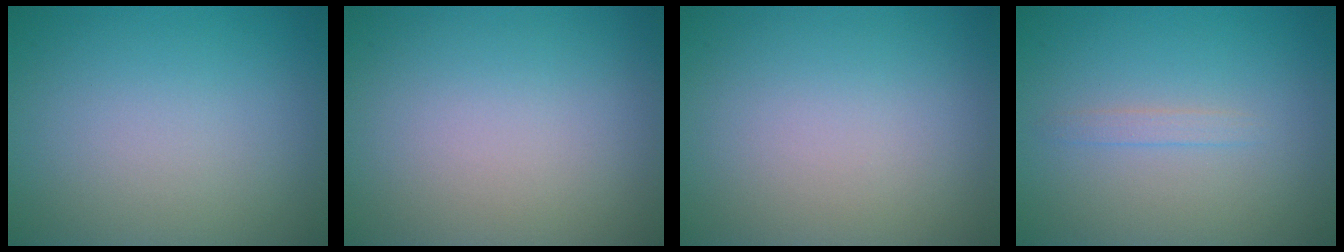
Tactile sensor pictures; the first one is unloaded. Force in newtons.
{"total": 0.0}
{"total": 0.0}
{"total": 0.9, "press": 0.9, "slide": 0.0}